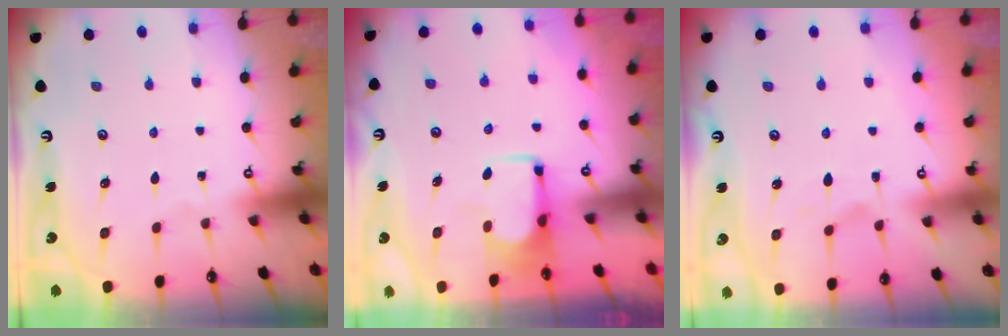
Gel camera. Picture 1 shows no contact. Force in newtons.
{"total": 3.6, "press": 3.6, "slide": 0.2}
{"total": 2.0, "press": 1.6, "slide": 1.2}